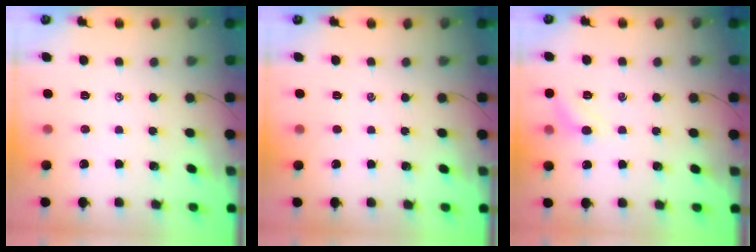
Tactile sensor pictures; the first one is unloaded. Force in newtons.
{"total": 0.0}
{"total": 7.1, "press": 6.9, "slide": 1.4}